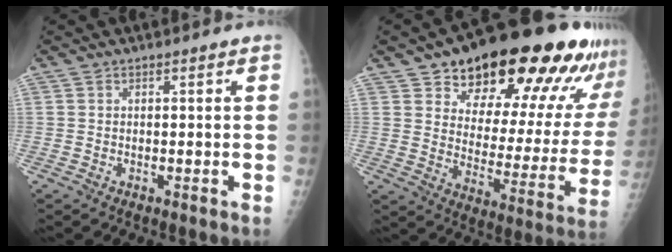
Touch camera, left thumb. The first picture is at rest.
{"total": 27.2, "force": [17.7, 11.6, 17.0], "torque": [-0.203, -0.060, 0.247]}